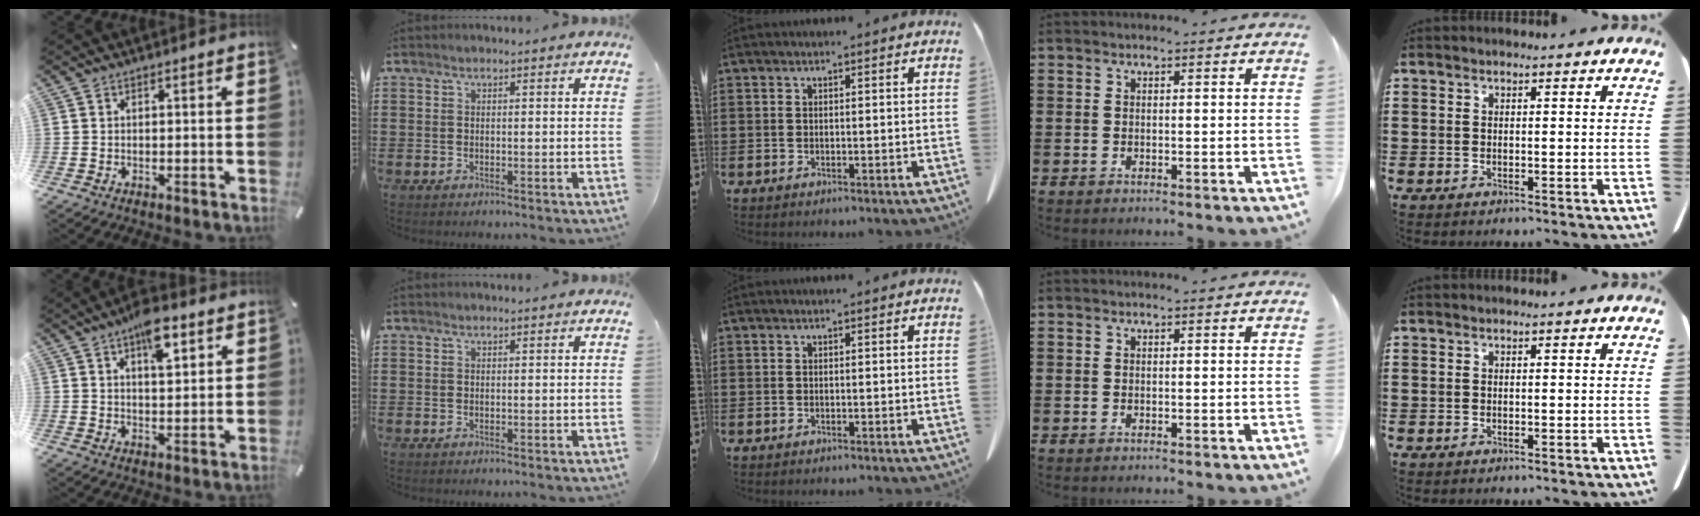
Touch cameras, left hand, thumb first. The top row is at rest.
{"thumb": {"total": 8.7, "force": [5.0, 3.7, 6.0], "torque": [-0.081, -0.022, 0.081]}}